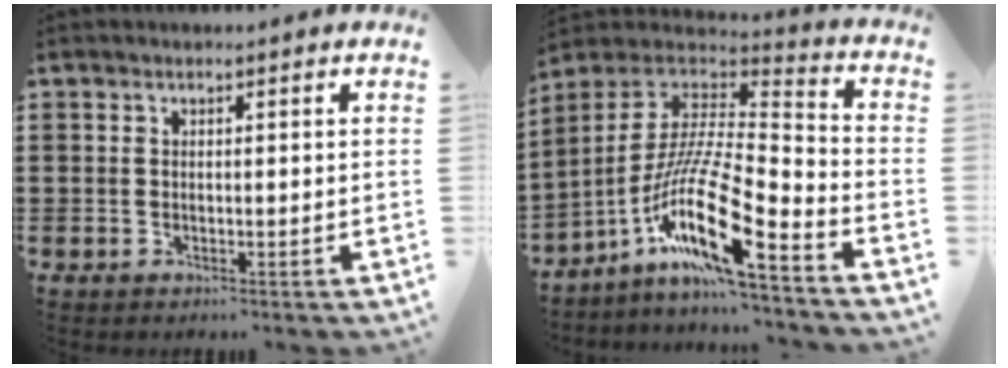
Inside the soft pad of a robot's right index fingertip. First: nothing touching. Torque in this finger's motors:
{"motor_torque": [1.42, -0.72, 1.05, 0.21]}